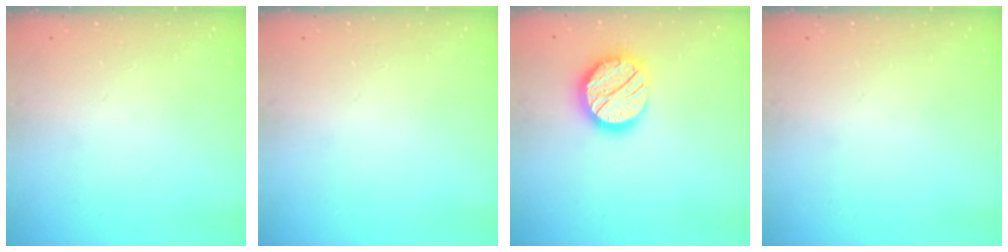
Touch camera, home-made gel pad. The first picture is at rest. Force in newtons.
{"total": 0.0}
{"total": 15.4, "press": 15.3, "slide": 1.2}
{"total": 0.0}